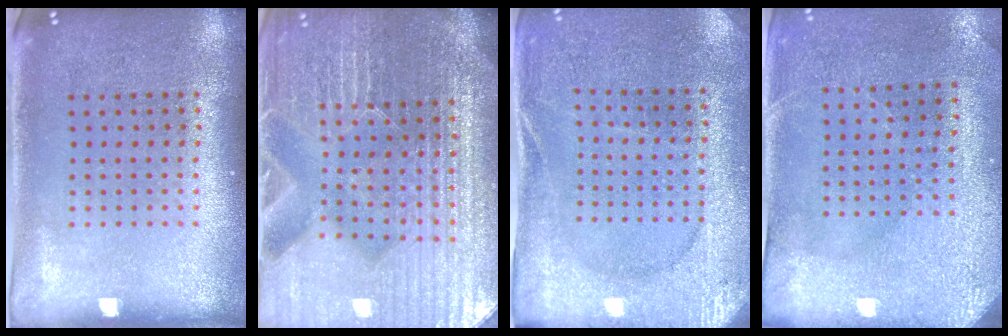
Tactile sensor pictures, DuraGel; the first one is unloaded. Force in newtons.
{"total": 5.9, "press": 5.4, "slide": 2.4}
{"total": 2.7, "press": 2.6, "slide": 0.4}
{"total": 2.9, "press": 2.7, "slide": 1.1}